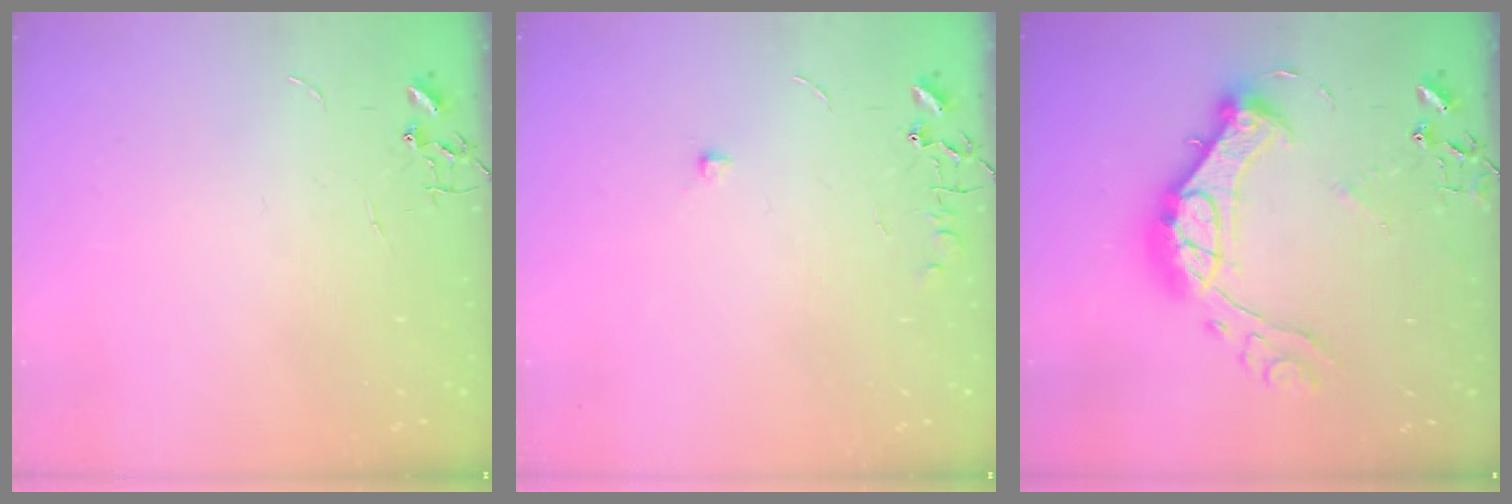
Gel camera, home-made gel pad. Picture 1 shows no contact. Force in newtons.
{"total": 6.1, "press": 6.1, "slide": 0.8}
{"total": 20.0, "press": 19.9, "slide": 1.5}